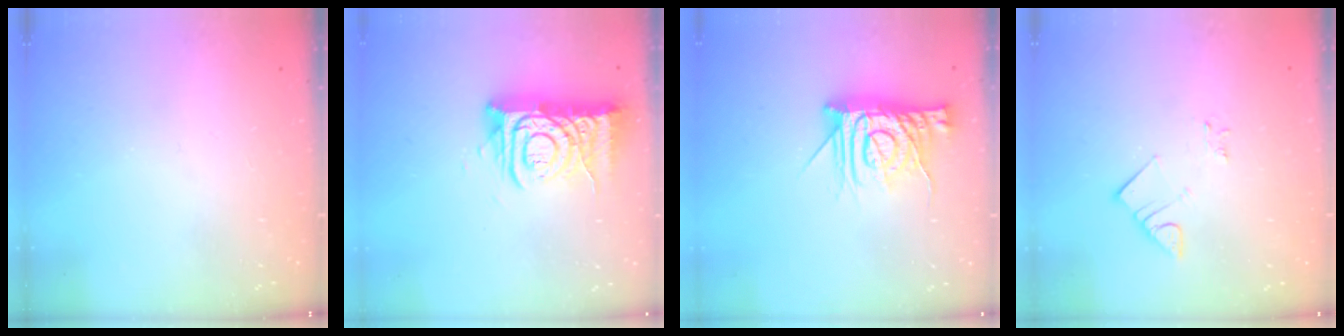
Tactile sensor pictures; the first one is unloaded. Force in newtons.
{"total": 14.2, "press": 14.1, "slide": 1.5}
{"total": 14.3, "press": 14.3, "slide": 1.0}
{"total": 3.5, "press": 3.5, "slide": 0.2}